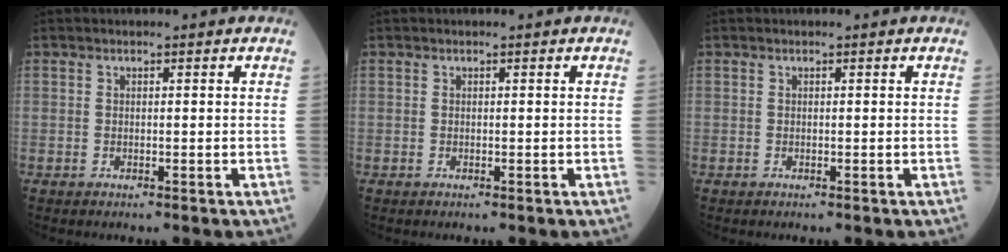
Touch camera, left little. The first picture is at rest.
{"total": 0.0}
{"total": 0.0}